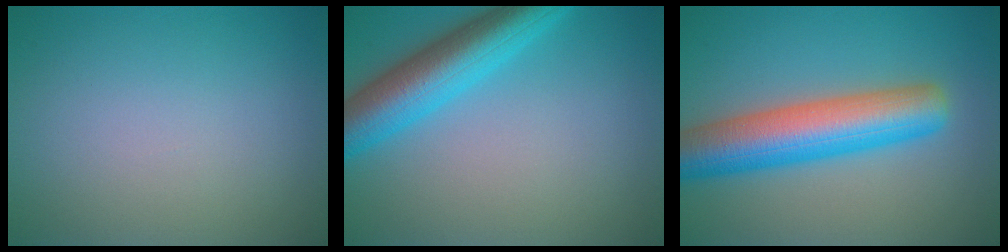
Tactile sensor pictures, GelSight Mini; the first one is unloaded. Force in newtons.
{"total": 7.1, "press": 7.0, "slide": 0.3}
{"total": 8.4, "press": 8.4, "slide": 0.2}